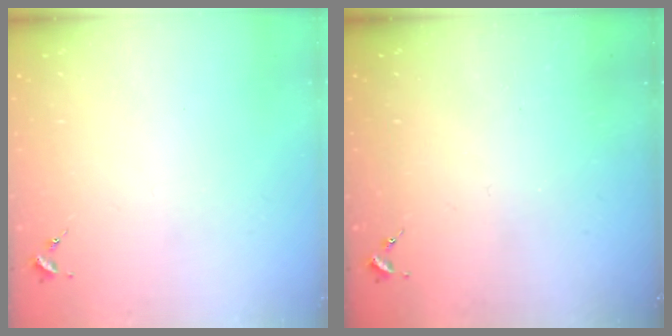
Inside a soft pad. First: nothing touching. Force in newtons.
{"total": 0.0}